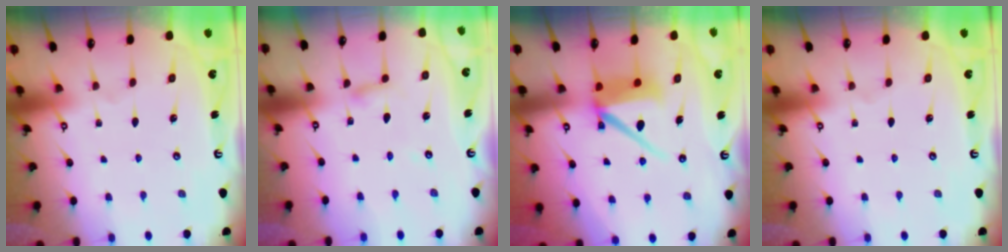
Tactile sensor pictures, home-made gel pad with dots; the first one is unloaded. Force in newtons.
{"total": 2.7, "press": 2.7, "slide": 0.1}
{"total": 8.6, "press": 8.5, "slide": 1.2}
{"total": 0.0}